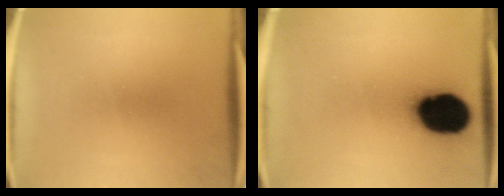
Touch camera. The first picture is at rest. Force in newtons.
{"total": 19.3}